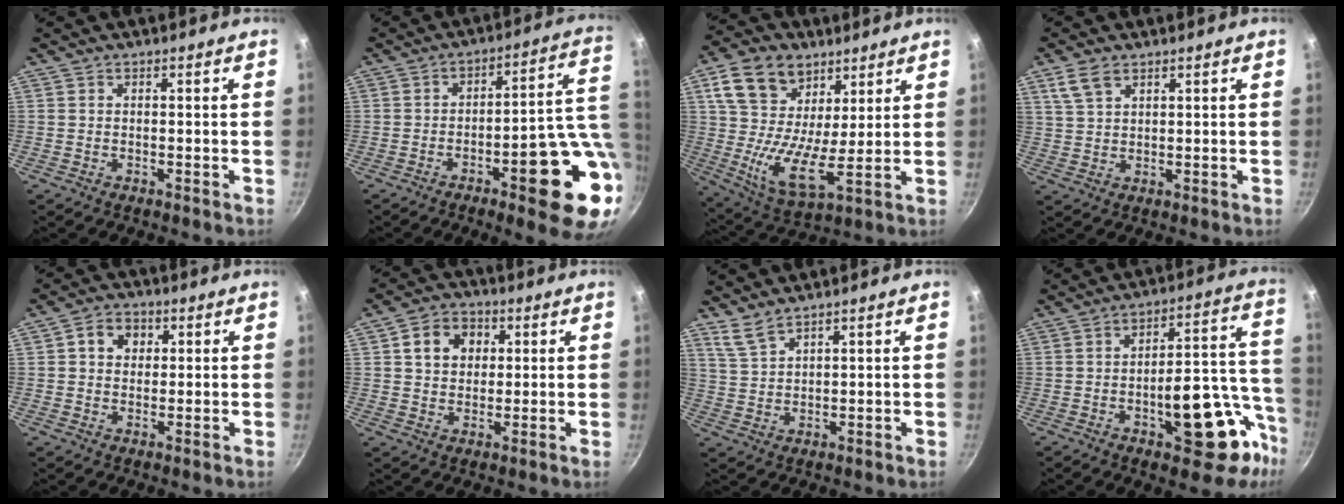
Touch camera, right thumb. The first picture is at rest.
{"total": 18.3, "force": [-3.6, 5.3, 17.1], "torque": [-0.185, 0.017, -0.044]}
{"total": 16.1, "force": [7.5, 10.0, 10.2], "torque": [-0.180, -0.029, 0.132]}
{"total": 5.0, "force": [3.0, 2.6, 3.0], "torque": [-0.053, -0.003, 0.064]}
{"total": 5.5, "force": [1.5, 4.5, 2.8], "torque": [-0.023, 0.005, 0.015]}
{"total": 8.3, "force": [2.4, 6.7, 4.3], "torque": [-0.046, 0.007, 0.031]}
{"total": 4.2, "force": [3.5, 1.0, 2.0], "torque": [-0.041, -0.017, 0.080]}
{"total": 20.7, "force": [-8.1, 9.4, 16.5], "torque": [-0.156, 0.053, -0.105]}